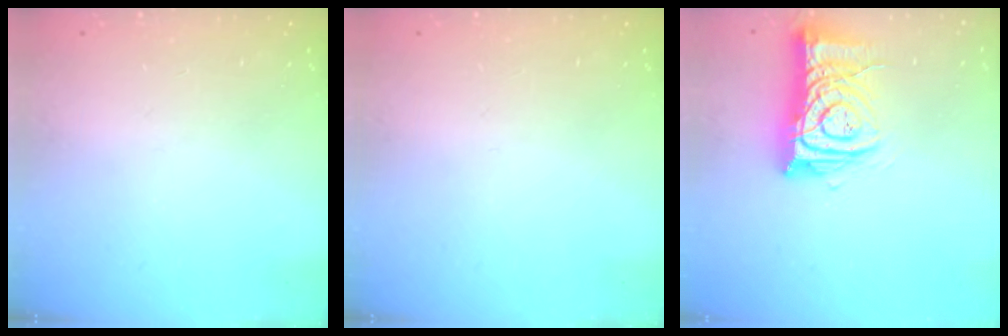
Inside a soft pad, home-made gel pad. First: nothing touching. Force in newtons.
{"total": 0.0}
{"total": 11.6, "press": 11.5, "slide": 1.4}